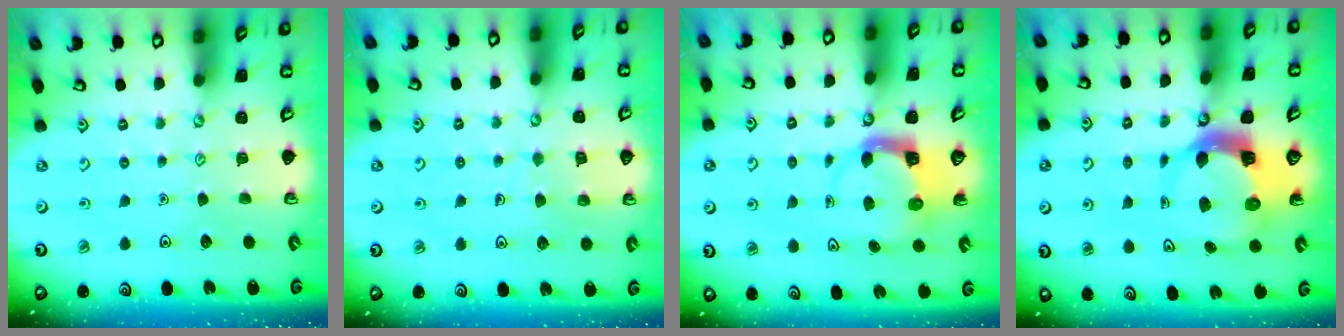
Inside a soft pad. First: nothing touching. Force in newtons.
{"total": 5.2, "press": 5.2, "slide": 0.4}
{"total": 3.7, "press": 3.7, "slide": 0.6}
{"total": 6.5, "press": 6.4, "slide": 1.0}